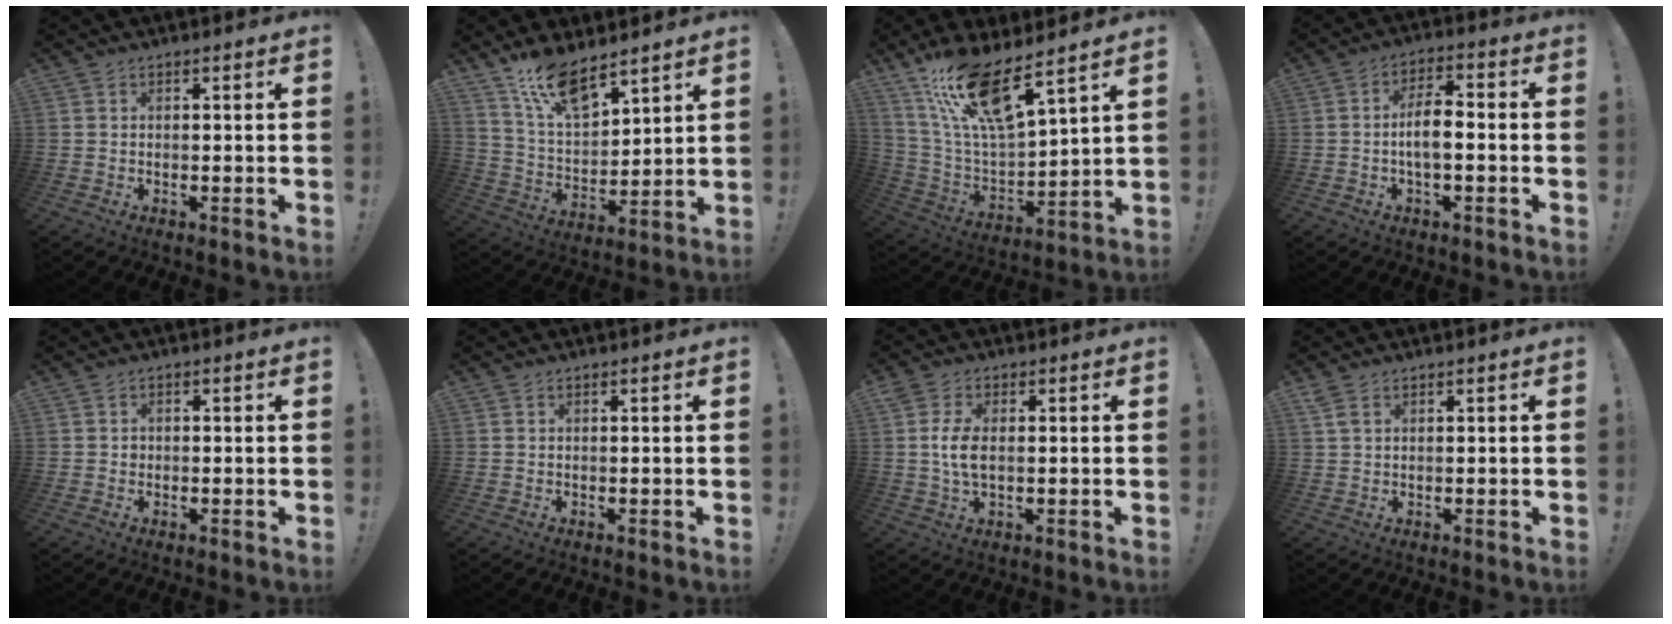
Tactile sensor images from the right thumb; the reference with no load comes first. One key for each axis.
{"total": 13.3, "fx": 10.6, "fy": 4.9, "fz": 6.5, "tx": -0.136, "ty": -0.066, "tz": 0.196}
{"total": 17.4, "fx": 12.2, "fy": 4.4, "fz": 11.6, "tx": -0.238, "ty": -0.083, "tz": 0.214}
{"total": 7.9, "fx": -1.7, "fy": 3.2, "fz": 7.0, "tx": -0.132, "ty": 0.012, "tz": -0.033}
{"total": 1.1, "fx": -0.2, "fy": 1.1, "fz": 0.1, "tx": -0.009, "ty": 0.007, "tz": -0.003}
{"total": 0.0}
{"total": 6.6, "fx": 0.5, "fy": 3.6, "fz": 5.5, "tx": -0.109, "ty": -0.002, "tz": 0.005}
{"total": 2.9, "fx": 1.6, "fy": 1.3, "fz": 2.0, "tx": -0.042, "ty": 0.001, "tz": 0.030}